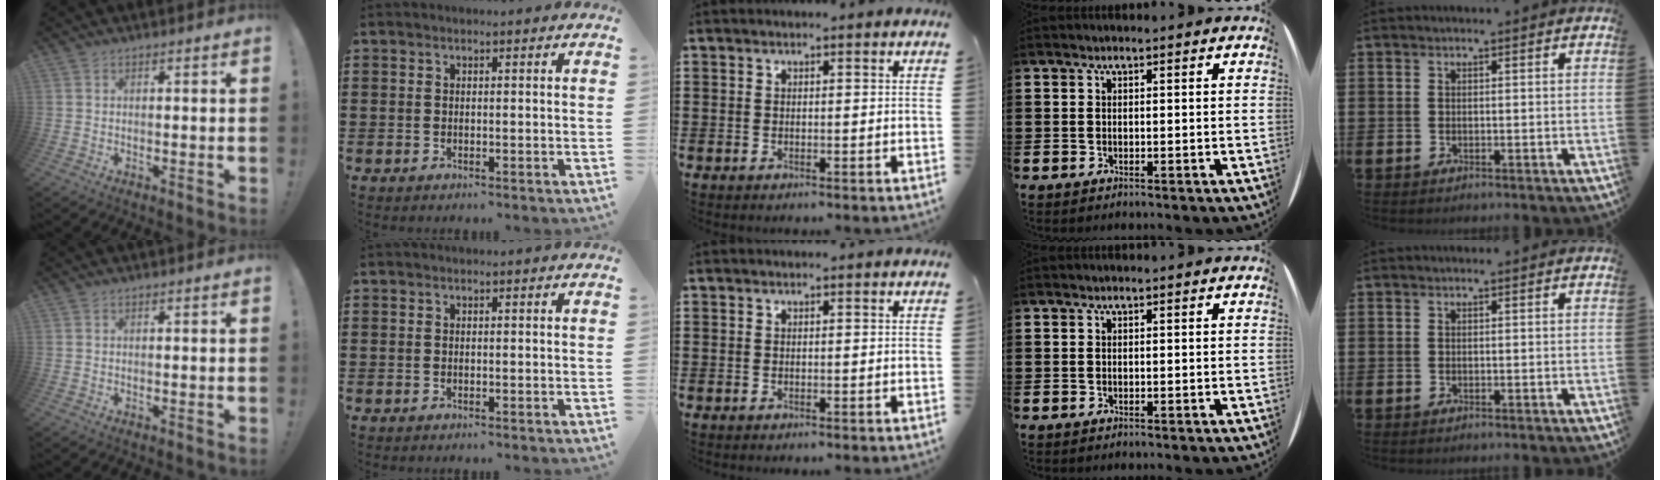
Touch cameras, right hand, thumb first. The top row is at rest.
{}